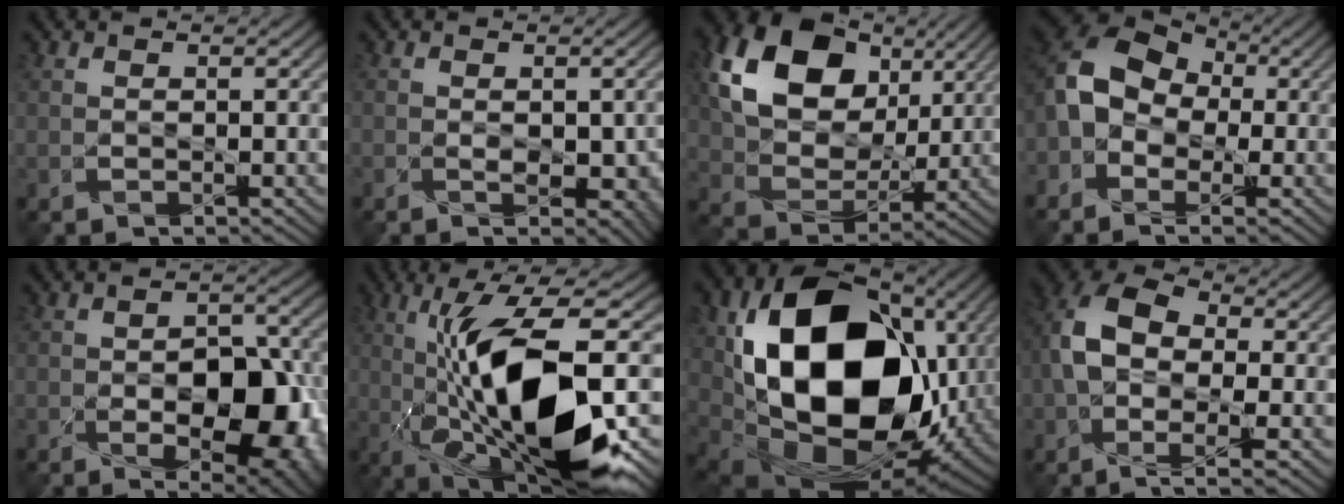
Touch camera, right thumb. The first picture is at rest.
{"total": 3.9, "force": [-0.9, 2.1, 3.2], "torque": [-0.045, -0.013, -0.011]}
{"total": 15.3, "force": [5.9, 10.8, 9.2], "torque": [-0.208, 0.015, 0.119]}
{"total": 10.9, "force": [-1.0, 8.2, 7.1], "torque": [-0.158, 0.007, -0.037]}
{"total": 12.1, "force": [-3.3, 6.5, 9.6], "torque": [-0.117, -0.011, -0.036]}
{"total": 16.0, "force": [-1.4, 5.2, 15.1], "torque": [-0.271, 0.021, -0.027]}
{"total": 20.9, "force": [1.6, 14.7, 14.8], "torque": [-0.335, -0.050, 0.052]}
{"total": 10.2, "force": [-0.2, 5.6, 8.5], "torque": [-0.182, 0.021, -0.018]}